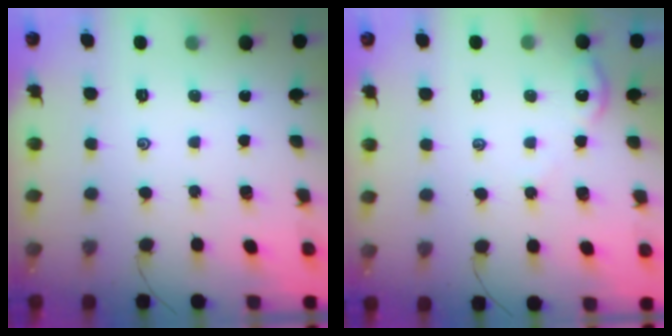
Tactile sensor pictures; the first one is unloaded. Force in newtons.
{"total": 2.2, "press": 2.2, "slide": 0.4}